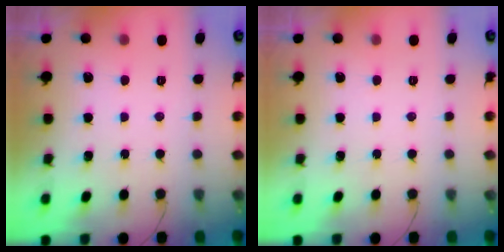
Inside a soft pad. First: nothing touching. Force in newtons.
{"total": 0.0}